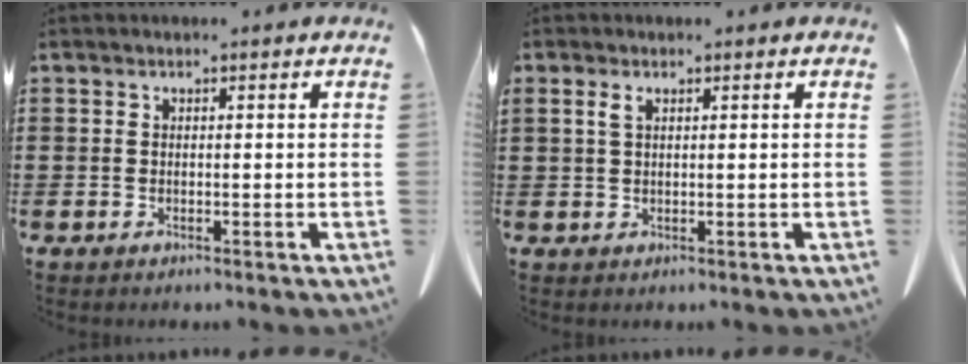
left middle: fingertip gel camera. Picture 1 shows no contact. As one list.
[{"total": 1.5, "force": [0.7, 0.5, 1.2], "torque": [-0.028, 0.002, 0.013]}]